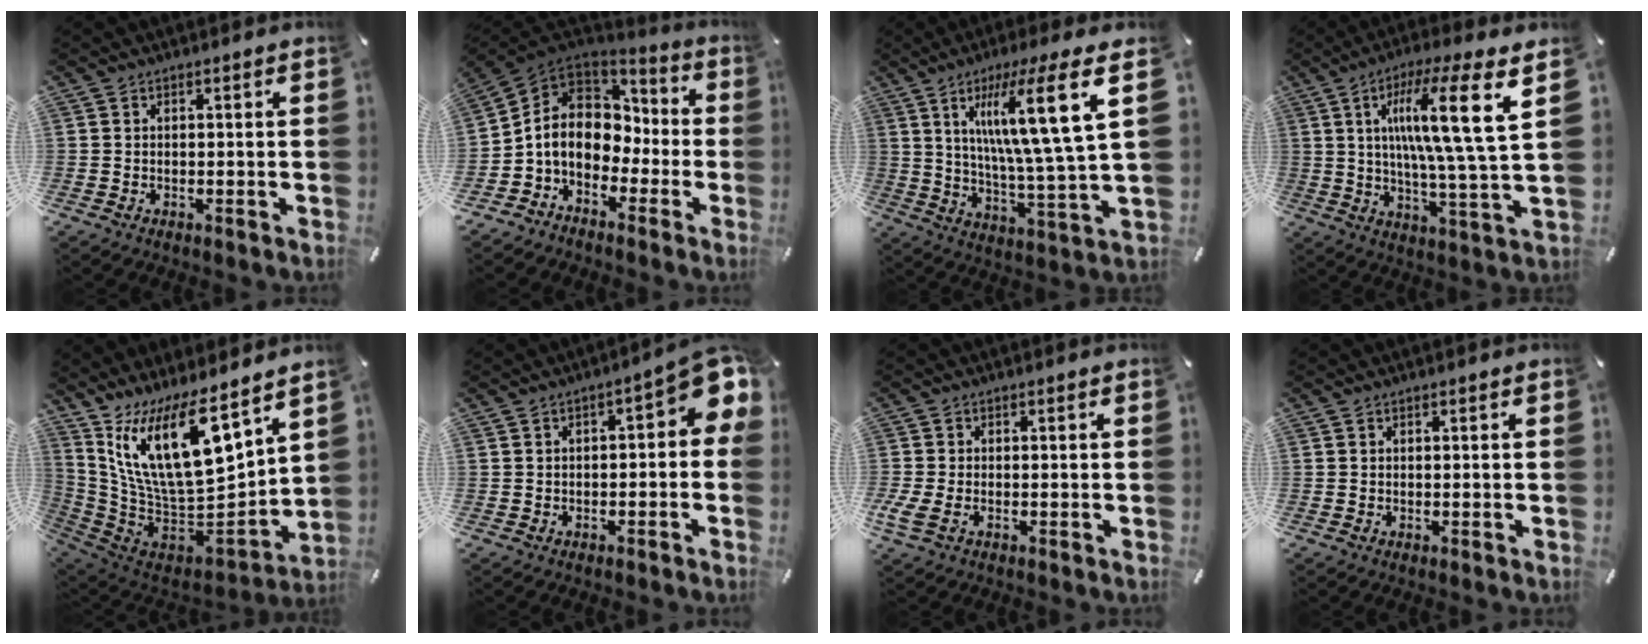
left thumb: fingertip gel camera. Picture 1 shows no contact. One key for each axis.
{"total": 10.1, "fx": -2.0, "fy": 8.8, "fz": 4.6, "tx": -0.111, "ty": 0.006, "tz": -0.035}
{"total": 20.0, "fx": 8.5, "fy": 2.1, "fz": 18.0, "tx": -0.313, "ty": -0.037, "tz": 0.109}
{"total": 18.7, "fx": 6.4, "fy": 1.8, "fz": 17.5, "tx": -0.305, "ty": -0.021, "tz": 0.078}
{"total": 20.8, "fx": 10.2, "fy": 8.6, "fz": 15.9, "tx": -0.308, "ty": -0.090, "tz": 0.177}
{"total": 7.2, "fx": 1.3, "fy": 3.1, "fz": 6.4, "tx": -0.080, "ty": -0.019, "tz": 0.017}
{"total": 3.3, "fx": -1.2, "fy": 1.9, "fz": 2.5, "tx": -0.067, "ty": -0.008, "tz": -0.025}
{"total": 0.0}